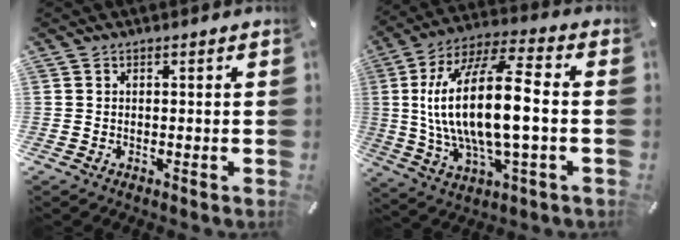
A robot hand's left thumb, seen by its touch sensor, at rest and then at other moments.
{"total": 21.6, "force": [0.0, 8.6, 19.8], "torque": [-0.391, 0.000, -0.006]}